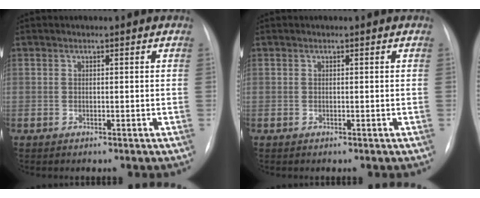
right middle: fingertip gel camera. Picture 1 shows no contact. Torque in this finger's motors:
{"motor_torque": [0.00, 0.00, 0.00, 0.00]}